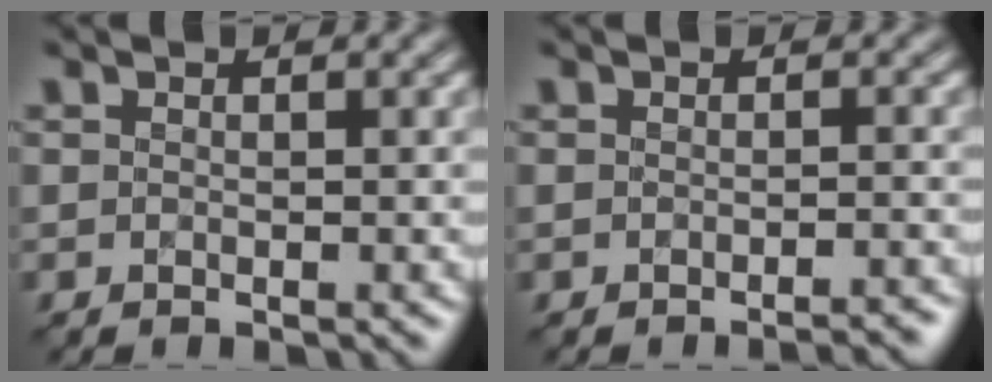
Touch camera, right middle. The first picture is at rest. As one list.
[{"total": 1.9, "force": [-1.6, 0.3, 1.0], "torque": [-0.001, 0.015, -0.023]}]